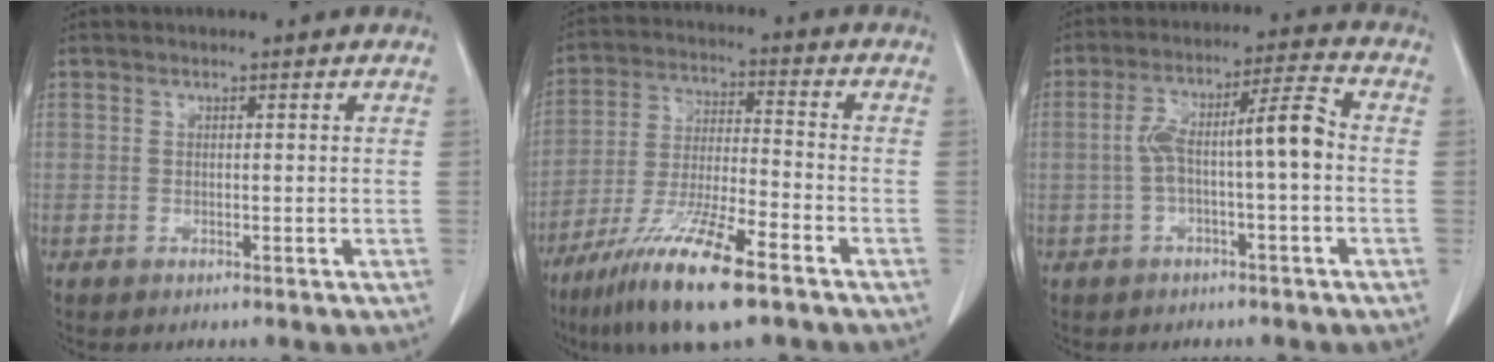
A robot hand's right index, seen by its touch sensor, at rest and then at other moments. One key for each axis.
{"total": 14.3, "fx": -9.0, "fy": 1.6, "fz": 10.9, "tx": -0.216, "ty": -0.034, "tz": -0.164}
{"total": 8.5, "fx": -0.8, "fy": 1.2, "fz": 8.4, "tx": -0.154, "ty": 0.036, "tz": -0.014}